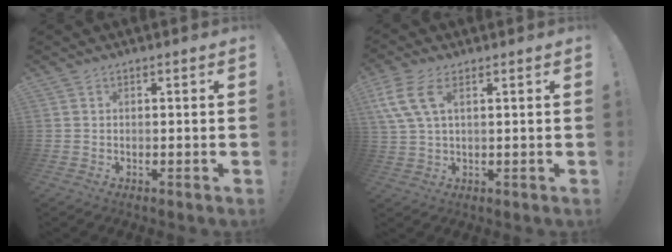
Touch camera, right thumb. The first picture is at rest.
{"total": 8.7, "force": [3.6, 4.1, 6.8], "torque": [-0.153, 0.006, 0.073]}